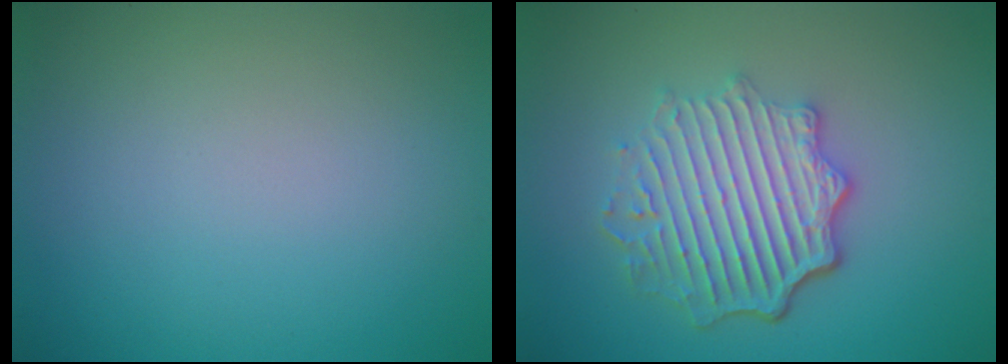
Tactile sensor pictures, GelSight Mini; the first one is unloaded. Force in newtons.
{"total": 6.1, "press": 4.5, "slide": 4.1}